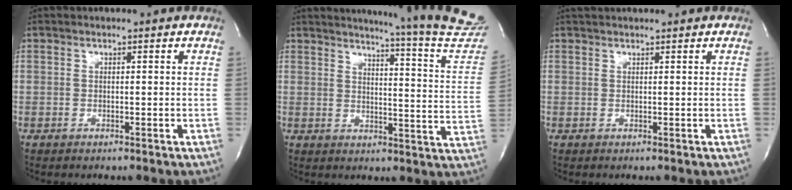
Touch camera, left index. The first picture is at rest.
{"total": 21.1, "force": [19.8, -1.7, 7.2], "torque": [-0.103, -0.134, 0.219]}
{"total": 2.4, "force": [2.3, 0.1, 0.7], "torque": [-0.008, 0.028, 0.040]}